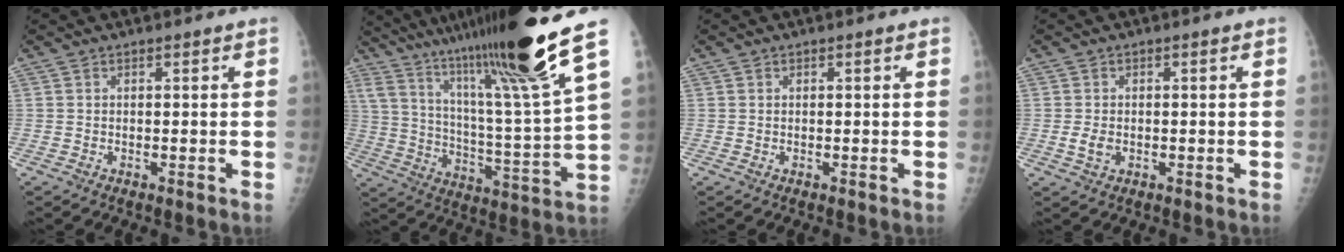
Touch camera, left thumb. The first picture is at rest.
{"total": 24.2, "force": [16.6, 0.5, 17.6], "torque": [-0.270, -0.077, 0.280]}
{"total": 0.0}
{"total": 2.6, "force": [-0.5, 1.8, 1.8], "torque": [-0.031, 0.001, -0.007]}